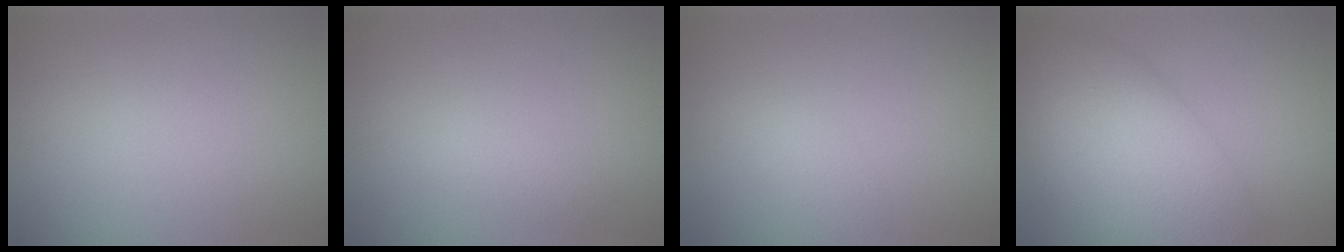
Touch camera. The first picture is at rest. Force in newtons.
{"total": 1.3, "press": 1.3, "slide": 0.0}
{"total": 1.1, "press": 1.1, "slide": 0.1}
{"total": 10.1, "press": 10.0, "slide": 0.5}